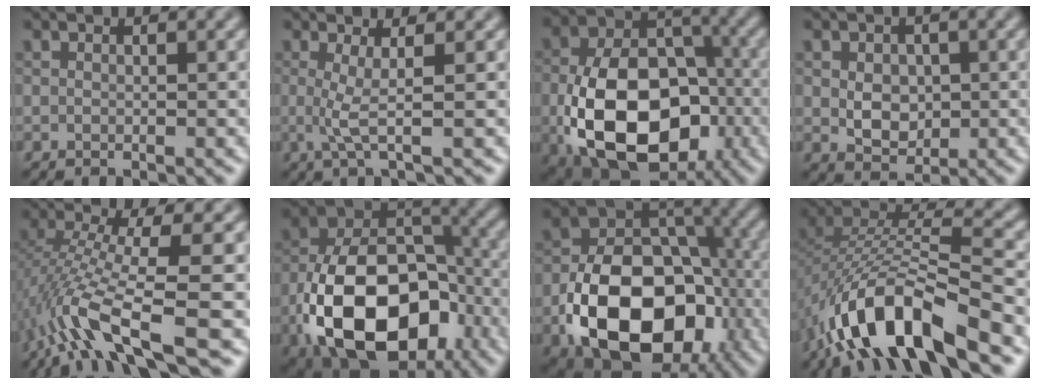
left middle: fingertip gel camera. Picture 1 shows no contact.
{"total": 2.6, "force": [0.1, 0.4, 2.5], "torque": [-0.055, -0.004, -0.002]}
{"total": 14.3, "force": [-4.3, 9.3, 10.0], "torque": [-0.182, -0.030, -0.076]}
{"total": 3.2, "force": [0.1, 2.4, 2.1], "torque": [-0.034, -0.004, 0.000]}
{"total": 8.7, "force": [-4.3, 1.6, 7.4], "torque": [-0.142, 0.004, -0.085]}
{"total": 15.1, "force": [-5.7, 9.2, 10.5], "torque": [-0.180, -0.016, -0.104]}
{"total": 14.5, "force": [-5.2, 9.4, 9.7], "torque": [-0.167, -0.021, -0.093]}
{"total": 11.0, "force": [-6.8, 3.7, 7.8], "torque": [-0.140, 0.007, -0.131]}